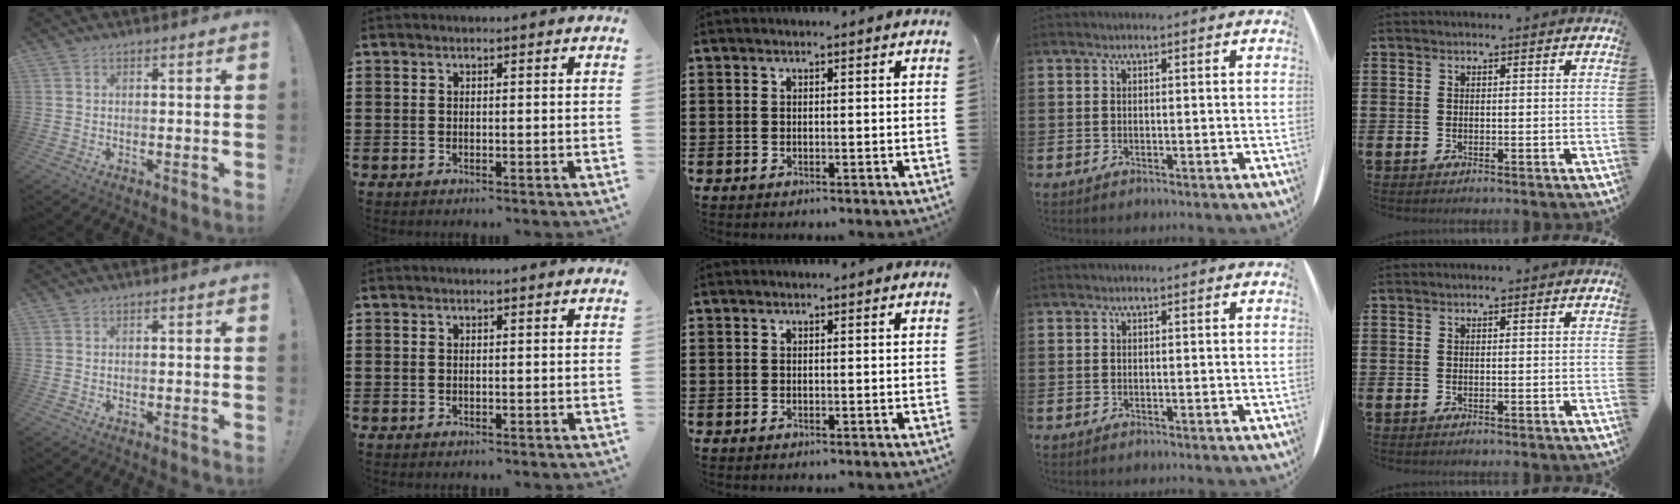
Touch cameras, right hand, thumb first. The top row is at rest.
{}